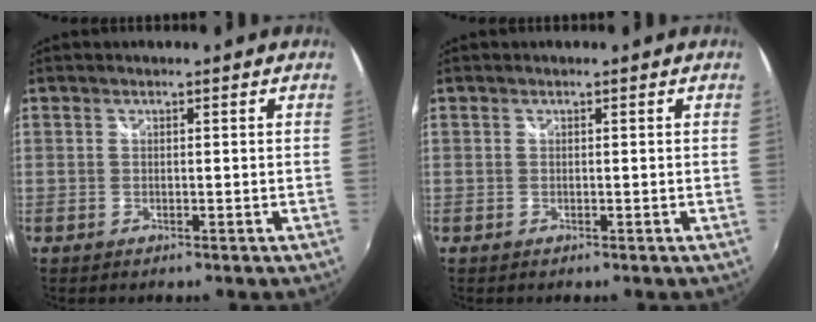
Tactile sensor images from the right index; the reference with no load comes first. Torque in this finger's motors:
{"motor_torque": [-0.27, 0.28, 0.00, 0.00]}